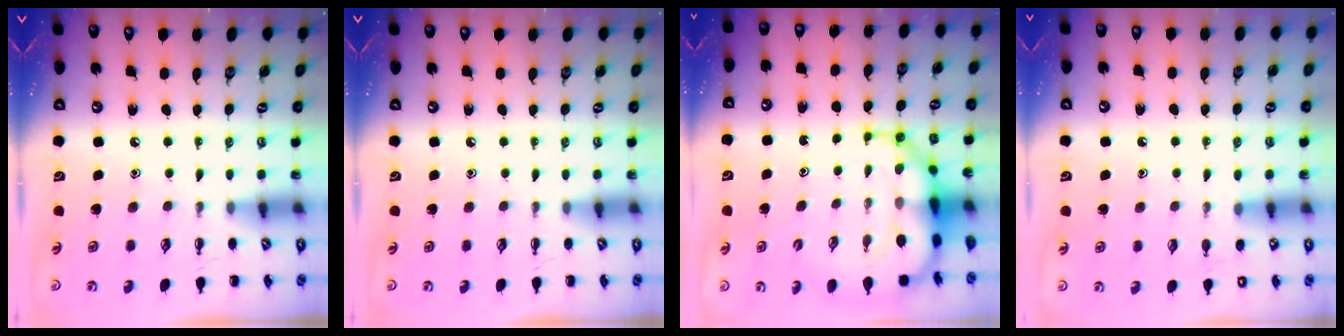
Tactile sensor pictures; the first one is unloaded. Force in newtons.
{"total": 0.0}
{"total": 9.2, "press": 8.7, "slide": 3.0}
{"total": 6.8, "press": 6.6, "slide": 1.9}